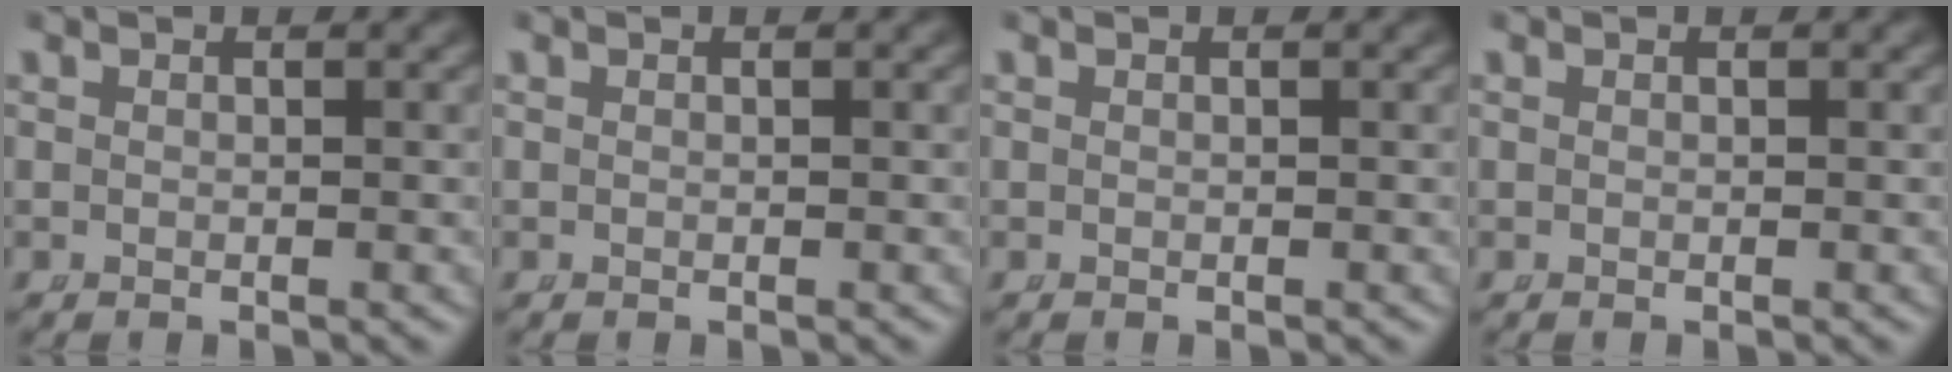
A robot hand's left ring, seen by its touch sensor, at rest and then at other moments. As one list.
[{"total": 0.0}, {"total": 0.0}, {"total": 0.0}]